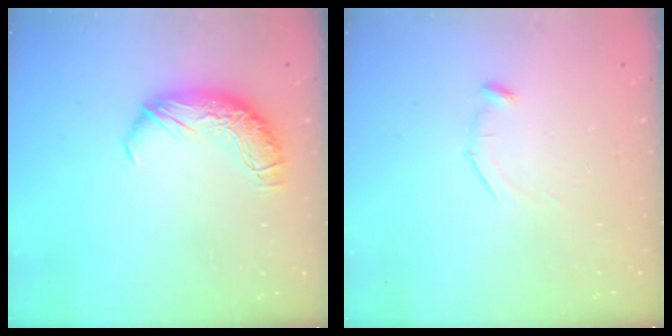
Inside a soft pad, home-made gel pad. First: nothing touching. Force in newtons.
{"total": 7.4, "press": 7.4, "slide": 0.8}